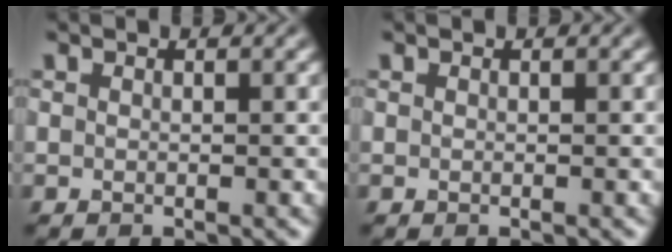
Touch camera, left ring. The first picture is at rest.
{"total": 0.0}